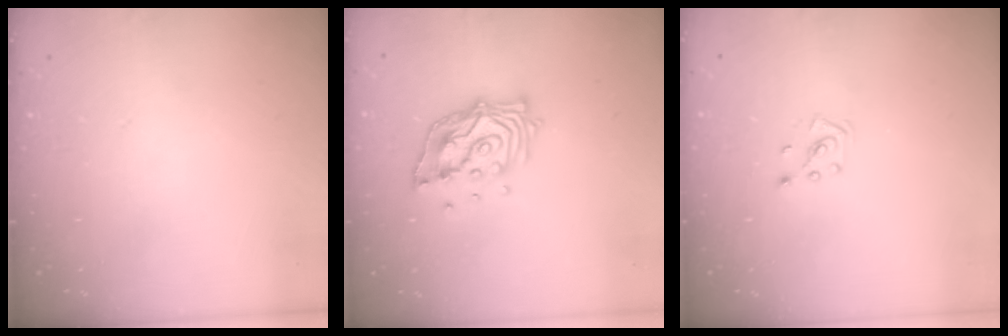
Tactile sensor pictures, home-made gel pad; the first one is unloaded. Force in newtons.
{"total": 12.4, "press": 12.4, "slide": 1.2}
{"total": 2.1, "press": 2.0, "slide": 0.3}